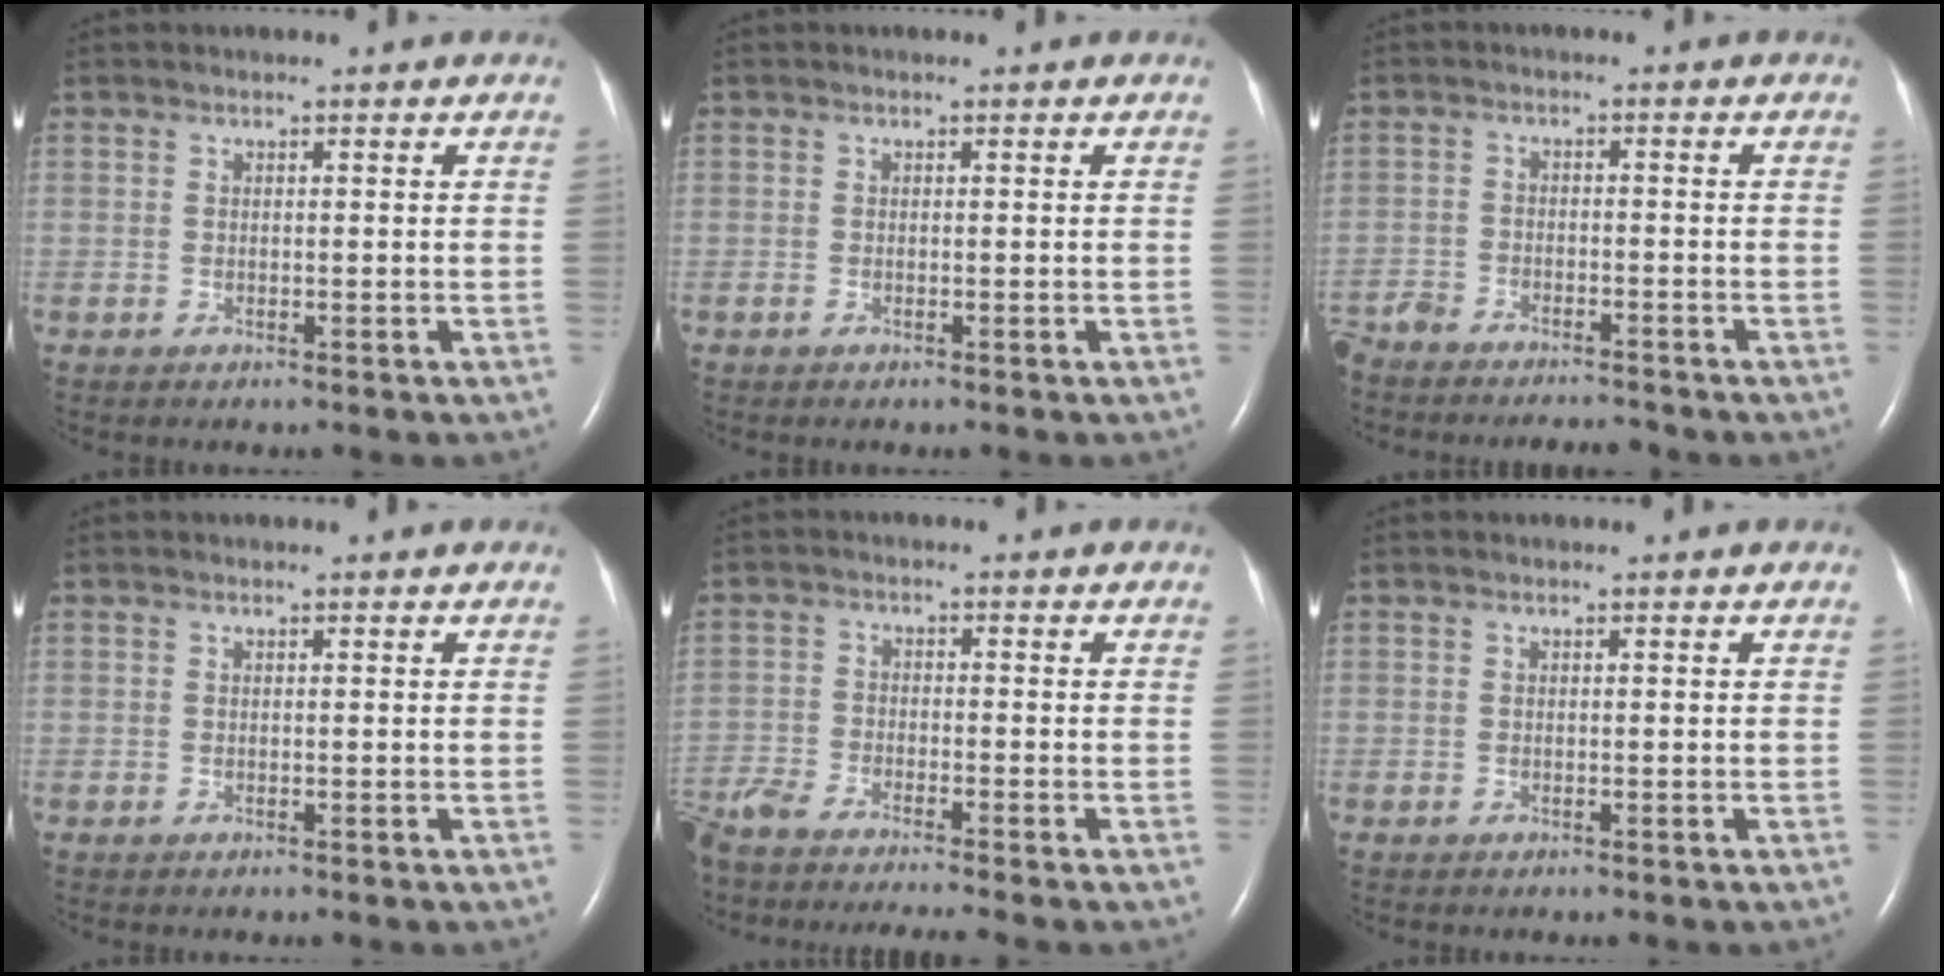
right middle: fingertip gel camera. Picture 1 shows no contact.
{"total": 0.0}
{"total": 9.2, "force": [-8.5, 1.9, 3.0], "torque": [-0.055, -0.003, -0.134]}
{"total": 0.0}
{"total": 10.9, "force": [-9.8, -0.4, 4.7], "torque": [-0.075, -0.020, -0.165]}
{"total": 0.0}